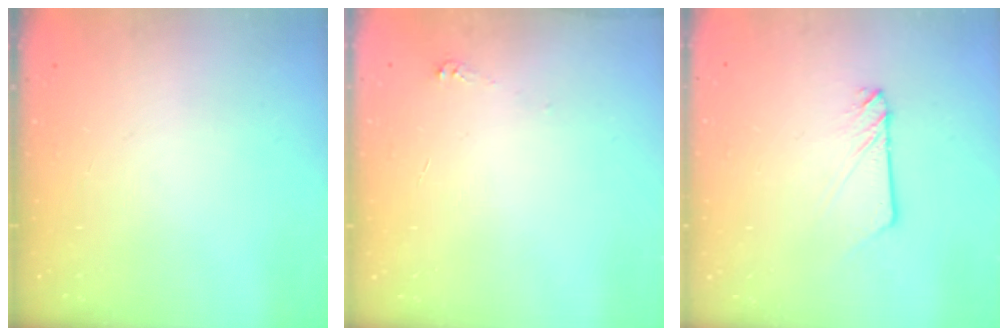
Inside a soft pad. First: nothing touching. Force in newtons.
{"total": 2.5, "press": 2.5, "slide": 0.3}
{"total": 3.0, "press": 3.0, "slide": 0.2}